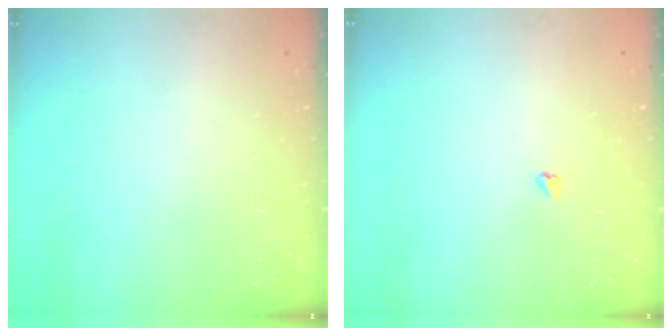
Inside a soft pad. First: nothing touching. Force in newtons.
{"total": 2.4, "press": 2.4, "slide": 0.4}